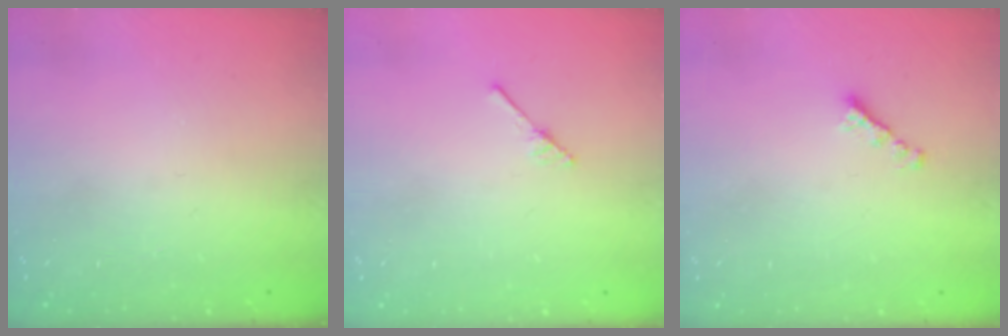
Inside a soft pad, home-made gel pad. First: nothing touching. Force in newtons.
{"total": 2.5, "press": 2.4, "slide": 0.3}
{"total": 2.7, "press": 2.6, "slide": 0.8}